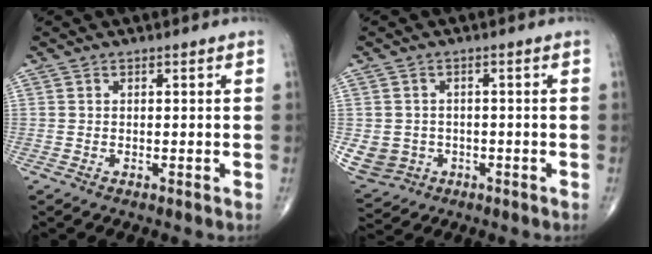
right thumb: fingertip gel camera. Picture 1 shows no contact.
{"total": 7.1, "force": [-1.5, 6.6, 2.2], "torque": [-0.049, 0.010, -0.011]}